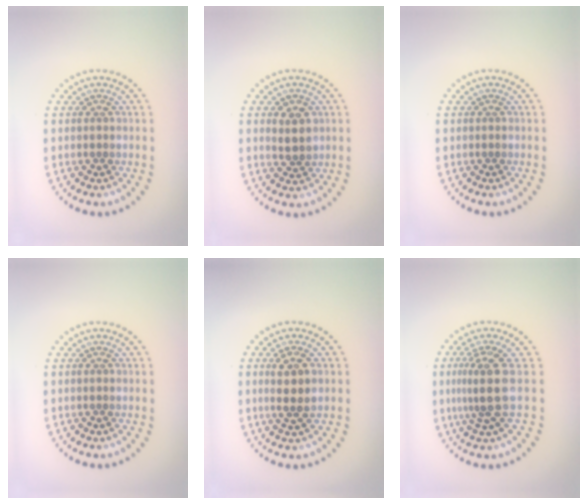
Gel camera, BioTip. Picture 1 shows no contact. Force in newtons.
{"total": 2.2, "press": 2.2, "slide": 0.2}
{"total": 0.0}
{"total": 0.0}
{"total": 2.8, "press": 2.7, "slide": 0.9}
{"total": 3.4, "press": 2.6, "slide": 2.1}